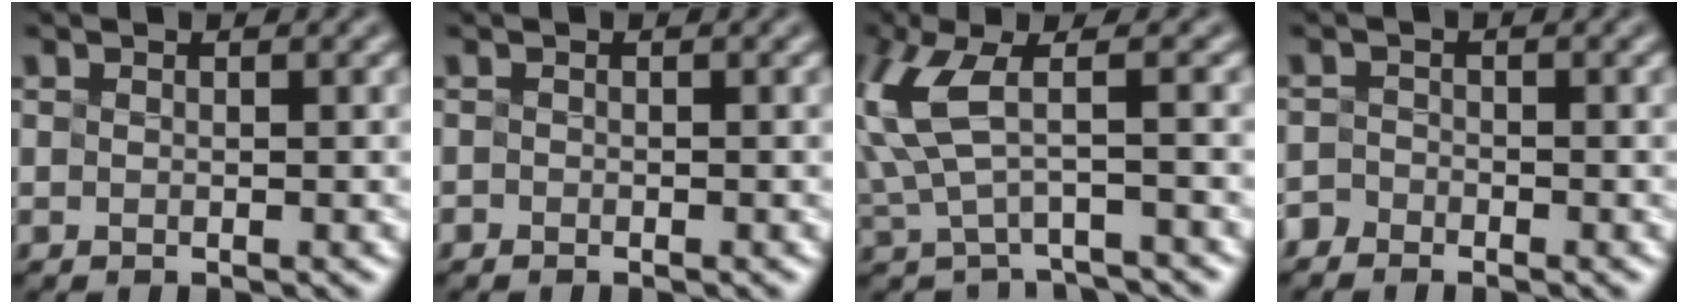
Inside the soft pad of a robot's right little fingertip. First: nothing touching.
{"total": 0.8, "force": [-0.6, -0.3, -0.4], "torque": [0.002, -0.006, -0.003]}
{"total": 4.8, "force": [-0.1, 1.9, 4.4], "torque": [-0.121, -0.017, 0.008]}
{"total": 1.7, "force": [-1.6, -0.1, -0.6], "torque": [0.007, 0.003, -0.024]}